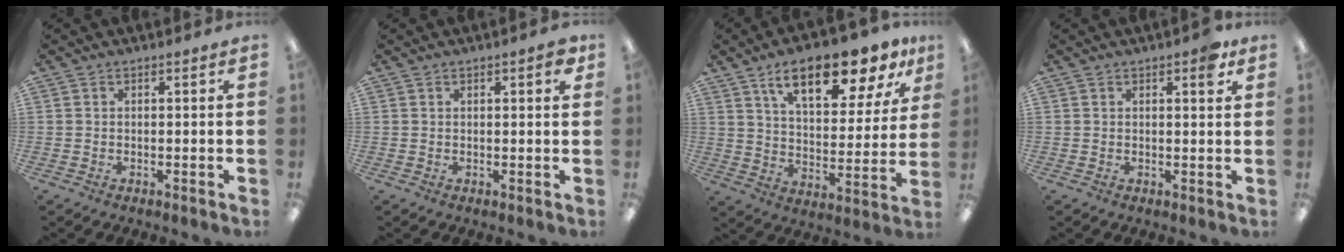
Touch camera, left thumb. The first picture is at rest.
{"total": 2.5, "force": [1.4, 0.7, 2.0], "torque": [-0.025, -0.002, 0.018]}
{"total": 17.1, "force": [11.6, 6.3, 10.8], "torque": [-0.165, -0.059, 0.192]}
{"total": 3.1, "force": [1.8, 0.8, 2.3], "torque": [-0.027, -0.007, 0.026]}